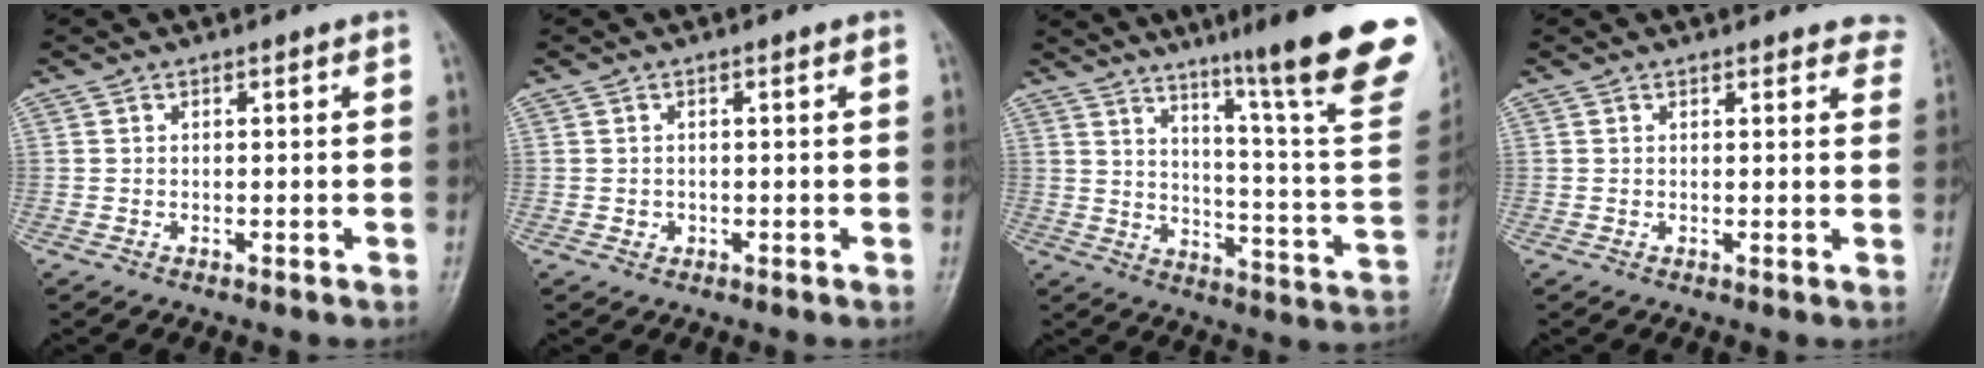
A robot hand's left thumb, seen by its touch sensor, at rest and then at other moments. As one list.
[{"total": 0.9, "force": [0.0, 0.8, 0.4], "torque": [-0.004, 0.000, 0.002]}, {"total": 25.9, "force": [16.2, 2.1, 20.1], "torque": [-0.250, -0.086, 0.222]}, {"total": 5.9, "force": [5.4, 2.0, 1.2], "torque": [0.025, -0.018, 0.037]}]